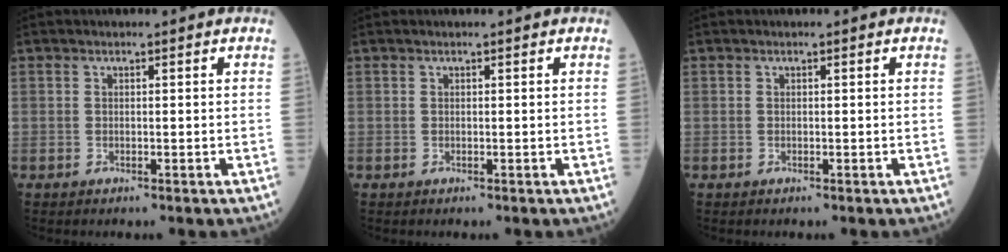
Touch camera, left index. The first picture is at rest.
{"total": 0.0}
{"total": 0.0}